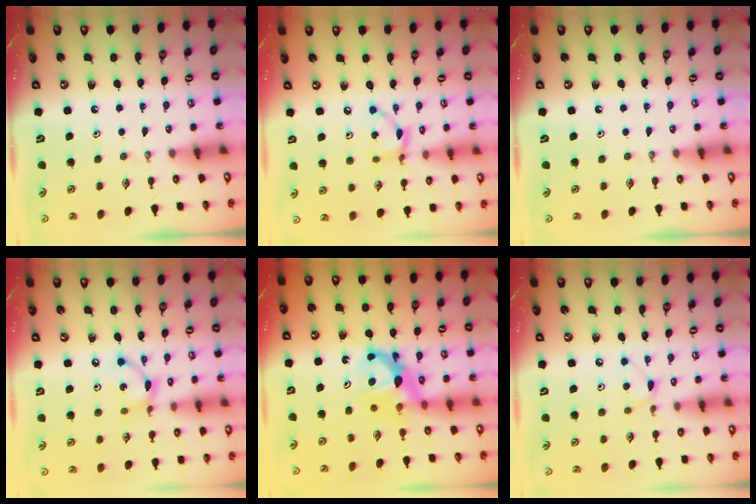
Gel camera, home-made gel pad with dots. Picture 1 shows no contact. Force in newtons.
{"total": 7.0, "press": 7.0, "slide": 0.3}
{"total": 0.0}
{"total": 6.9, "press": 6.9, "slide": 0.2}
{"total": 7.1, "press": 7.1, "slide": 0.3}
{"total": 5.6, "press": 5.6, "slide": 0.6}